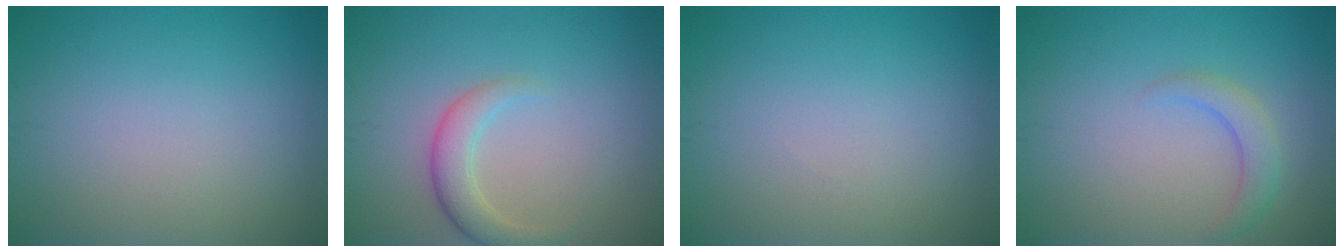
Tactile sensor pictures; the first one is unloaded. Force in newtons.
{"total": 2.8, "press": 2.8, "slide": 0.1}
{"total": 0.0}
{"total": 2.2, "press": 2.2, "slide": 0.3}